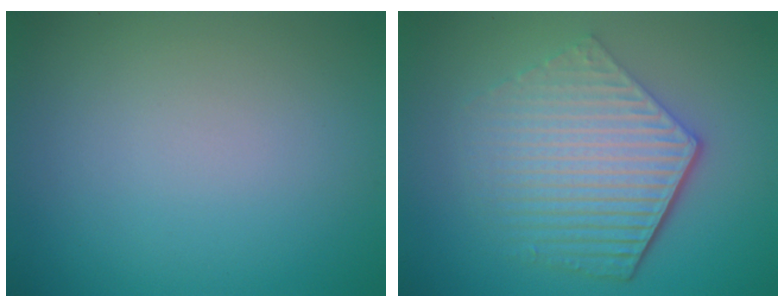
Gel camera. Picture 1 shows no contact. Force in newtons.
{"total": 6.0, "press": 4.5, "slide": 4.0}